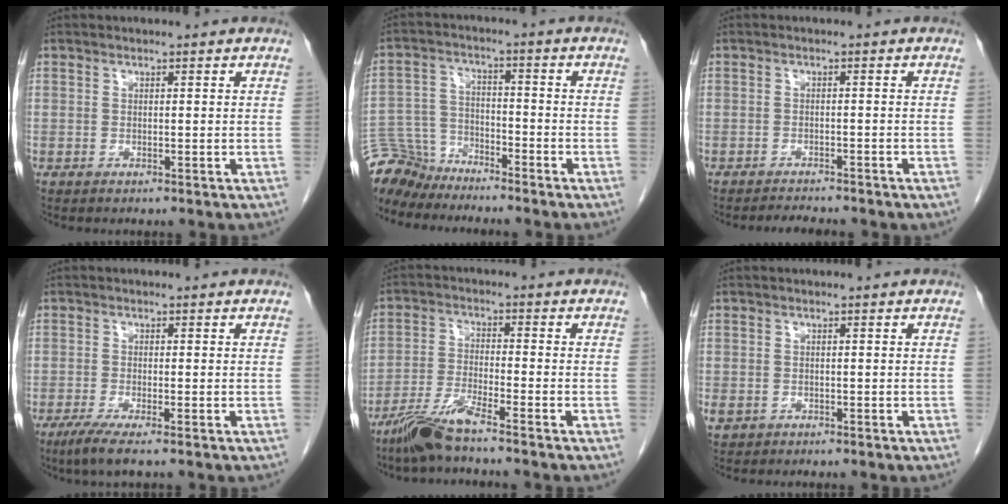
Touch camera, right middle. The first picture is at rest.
{"total": 8.2, "force": [-7.9, 2.1, -0.1], "torque": [-0.007, 0.006, -0.156]}
{"total": 3.9, "force": [-3.6, 0.6, 1.3], "torque": [-0.021, -0.004, -0.047]}
{"total": 3.5, "force": [-2.2, 0.1, 2.7], "torque": [-0.053, -0.012, -0.044]}
{"total": 6.4, "force": [-5.2, -0.2, 3.7], "torque": [-0.082, -0.021, -0.106]}
{"total": 1.5, "force": [-0.6, 1.2, 0.6], "torque": [-0.014, 0.003, -0.003]}